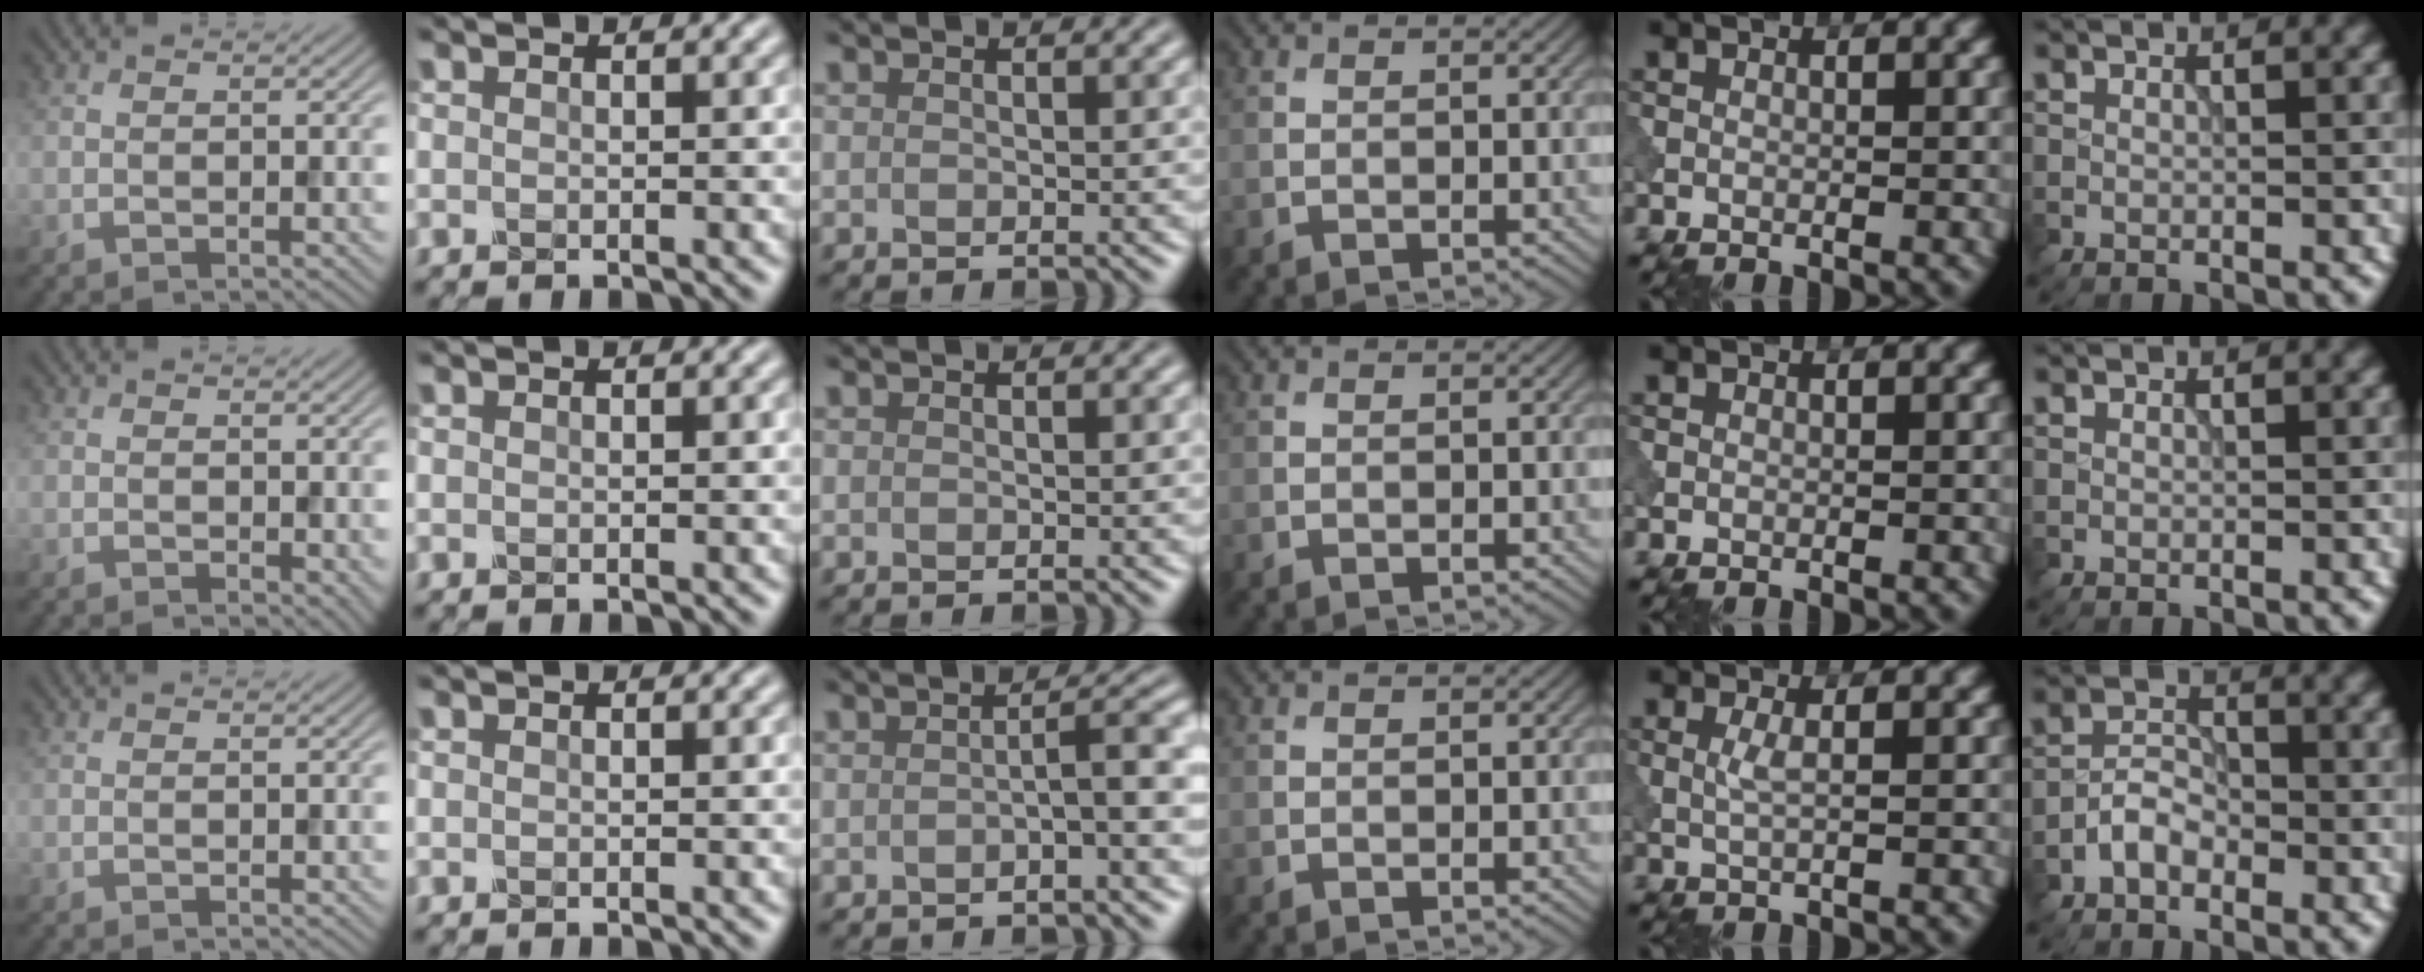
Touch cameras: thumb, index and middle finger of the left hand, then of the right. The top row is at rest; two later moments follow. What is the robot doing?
{"motion": "dispense", "object": "dispenser bottle"}